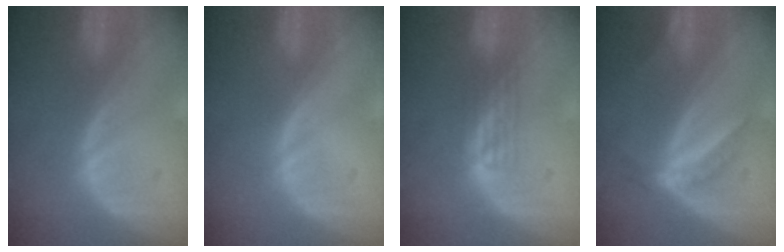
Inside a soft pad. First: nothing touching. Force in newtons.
{"total": 0.0}
{"total": 2.2, "press": 1.8, "slide": 1.2}
{"total": 4.6, "press": 4.1, "slide": 2.1}